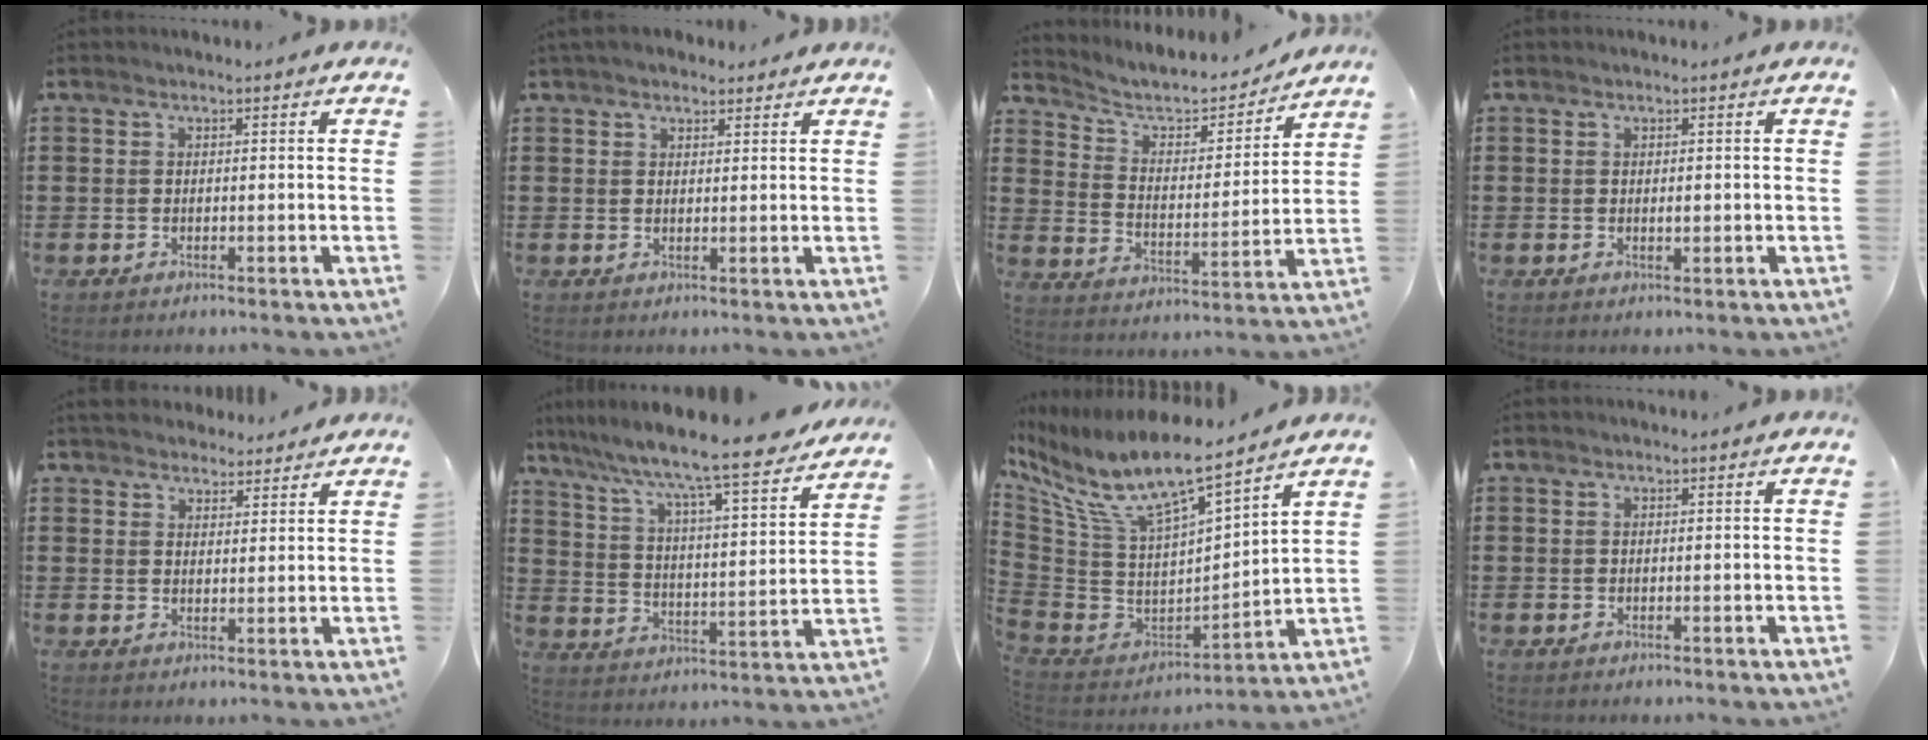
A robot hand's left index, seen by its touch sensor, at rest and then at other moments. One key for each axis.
{"total": 2.8, "fx": 2.4, "fy": 1.3, "fz": 0.8, "tx": -0.022, "ty": 0.006, "tz": 0.046}
{"total": 5.3, "fx": 4.4, "fy": 2.3, "fz": 1.9, "tx": -0.063, "ty": -0.024, "tz": 0.069}
{"total": 0.9, "fx": 0.1, "fy": 0.3, "fz": 0.8, "tx": -0.016, "ty": 0.001, "tz": 0.002}
{"total": 3.8, "fx": 3.5, "fy": 1.2, "fz": 0.0, "tx": -0.003, "ty": -0.008, "tz": 0.067}
{"total": 8.5, "fx": 7.4, "fy": -0.1, "fz": 4.1, "tx": -0.103, "ty": -0.063, "tz": 0.115}
{"total": 11.7, "fx": 8.6, "fy": 2.5, "fz": 7.5, "tx": -0.177, "ty": -0.061, "tz": 0.148}
{"total": 0.0}